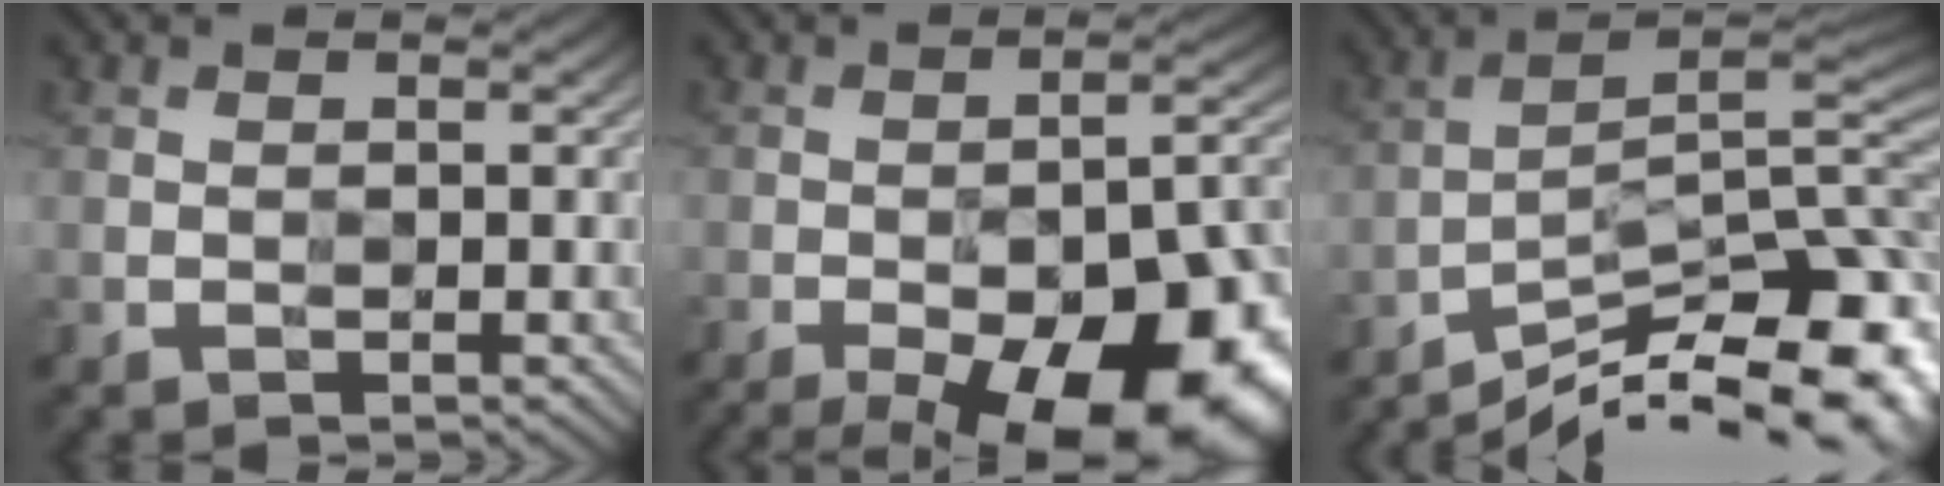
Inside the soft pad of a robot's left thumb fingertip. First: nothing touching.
{"total": 21.1, "force": [-11.7, 8.7, 15.2], "torque": [-0.184, -0.018, -0.162]}
{"total": 14.4, "force": [-10.5, 3.1, 9.4], "torque": [-0.152, -0.001, -0.160]}